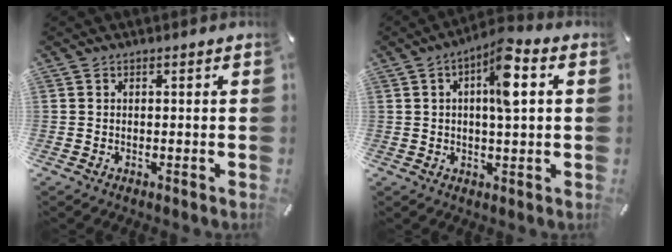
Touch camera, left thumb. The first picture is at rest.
{"total": 9.4, "force": [2.4, 2.9, 8.6], "torque": [-0.140, 0.001, 0.036]}